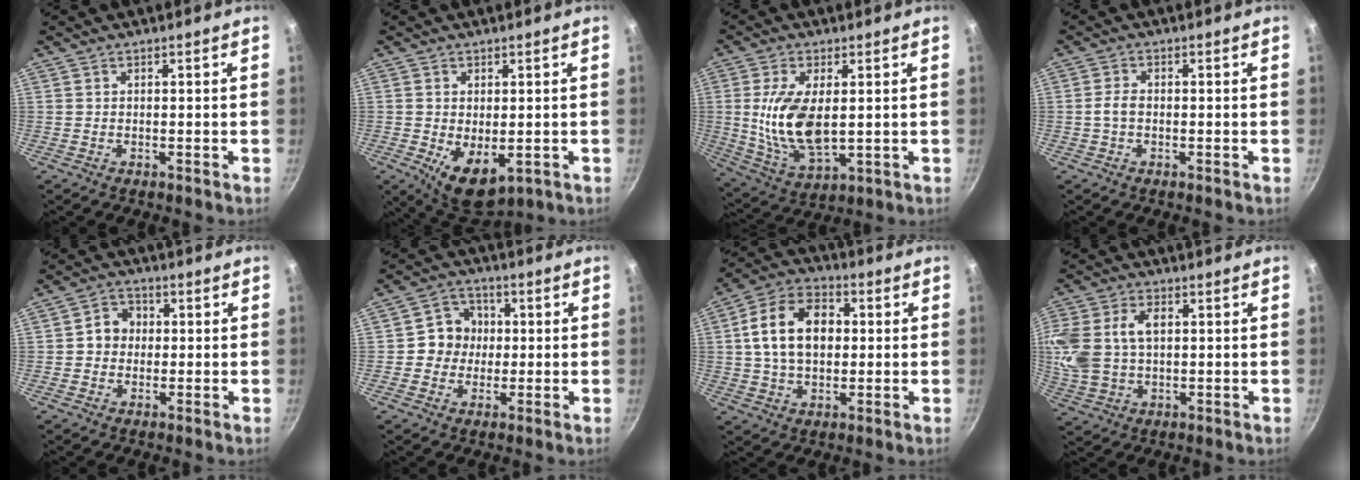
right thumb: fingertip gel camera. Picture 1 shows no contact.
{"total": 8.6, "force": [-1.6, 4.8, 6.9], "torque": [-0.094, -0.016, -0.010]}
{"total": 13.8, "force": [1.2, 6.8, 11.9], "torque": [-0.227, -0.015, 0.031]}
{"total": 2.3, "force": [-0.4, 1.4, 1.8], "torque": [-0.036, 0.012, -0.010]}
{"total": 5.0, "force": [0.3, 4.5, 2.2], "torque": [-0.003, 0.010, -0.005]}
{"total": 7.0, "force": [0.3, 6.6, 2.3], "torque": [0.008, 0.012, -0.009]}
{"total": 14.7, "force": [1.8, 10.1, 10.6], "torque": [-0.157, 0.020, 0.016]}
{"total": 14.9, "force": [2.7, 10.4, 10.3], "torque": [-0.232, 0.014, 0.051]}